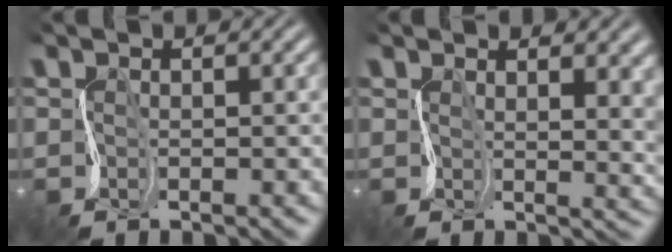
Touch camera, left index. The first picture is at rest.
{"total": 7.7, "force": [2.6, 3.8, 6.2], "torque": [-0.066, 0.024, 0.035]}